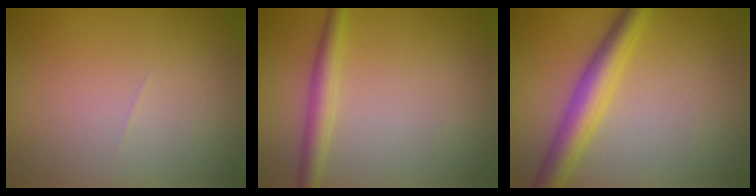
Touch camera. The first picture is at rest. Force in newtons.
{"total": 2.5, "press": 2.5, "slide": 0.0}
{"total": 4.4, "press": 4.4, "slide": 0.1}